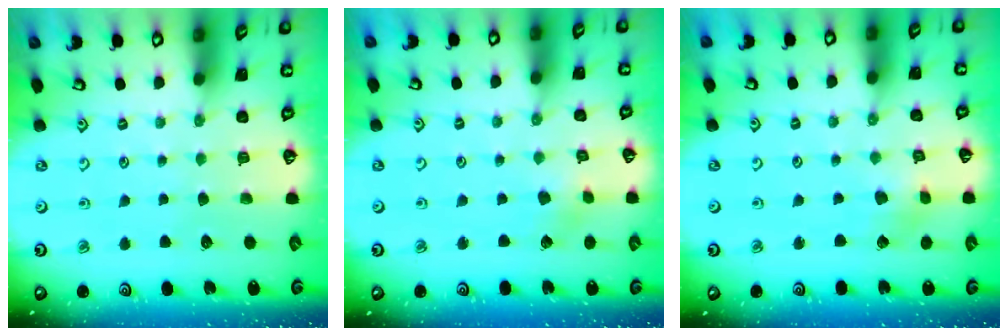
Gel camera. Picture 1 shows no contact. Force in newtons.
{"total": 2.5, "press": 2.4, "slide": 0.2}
{"total": 3.0, "press": 3.0, "slide": 0.1}